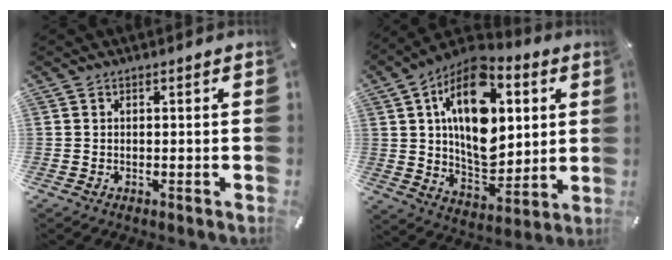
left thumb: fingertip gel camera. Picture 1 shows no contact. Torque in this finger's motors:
{"motor_torque": [1.12, 1.19, 2.46, -0.31, 0.38]}